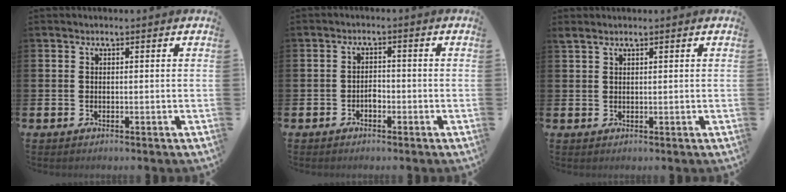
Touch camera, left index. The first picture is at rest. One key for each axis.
{"total": 1.5, "fx": -0.9, "fy": 1.0, "fz": 0.7, "tx": -0.014, "ty": 0.003, "tz": -0.019}
{"total": 1.2, "fx": 1.1, "fy": 0.3, "fz": 0.4, "tx": -0.007, "ty": 0.001, "tz": 0.019}